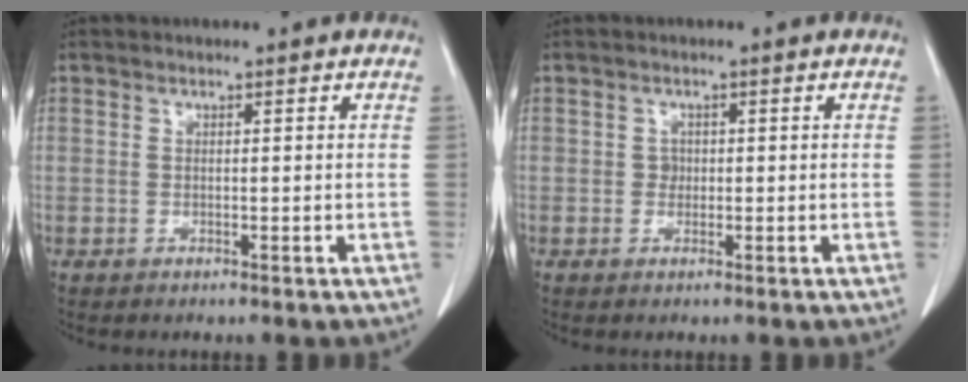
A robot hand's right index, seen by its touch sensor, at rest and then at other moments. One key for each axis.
{"total": 1.2, "fx": 0.0, "fy": 1.1, "fz": 0.4, "tx": -0.004, "ty": 0.003, "tz": 0.000}